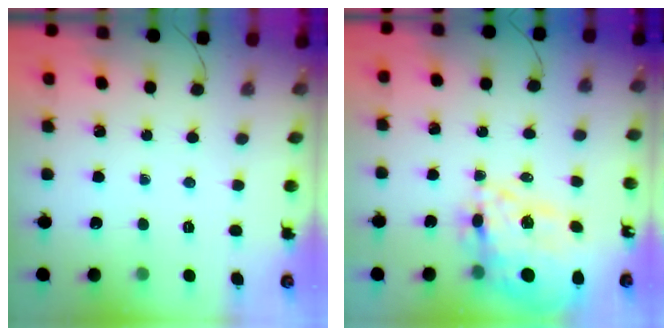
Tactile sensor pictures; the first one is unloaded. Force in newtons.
{"total": 17.0, "press": 16.2, "slide": 5.2}